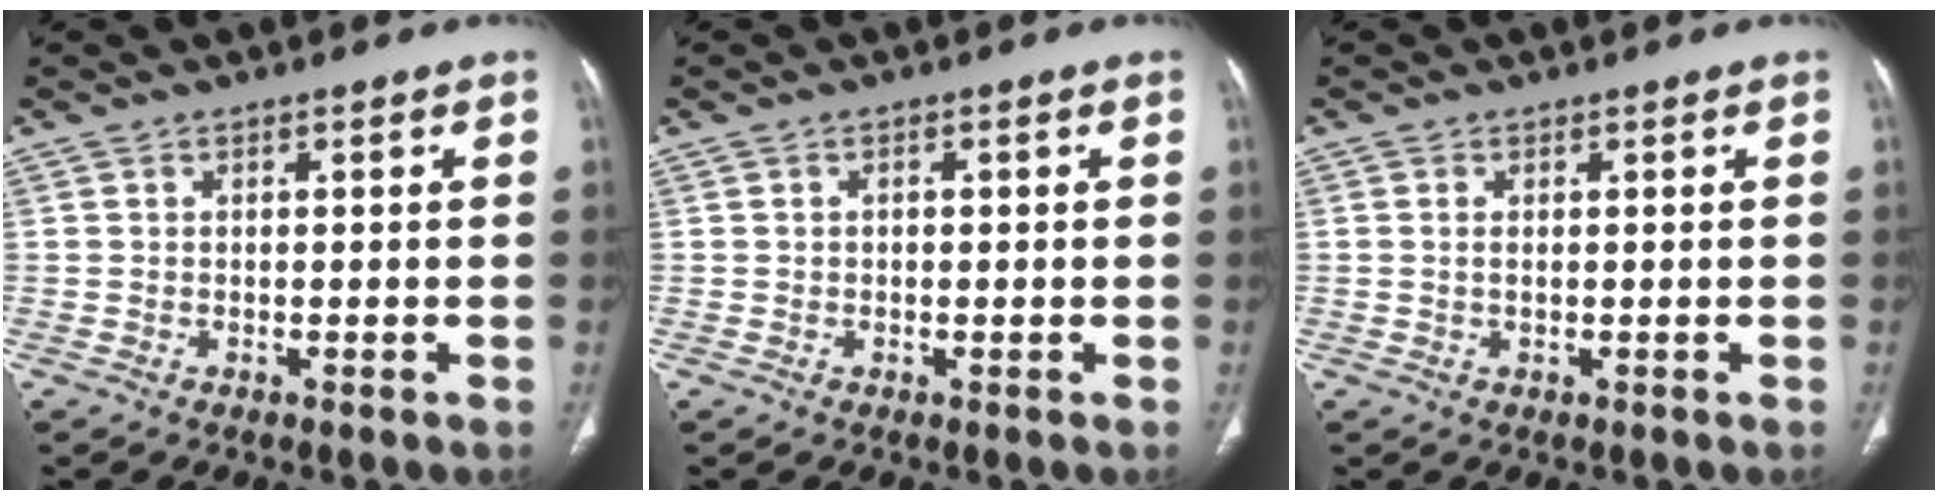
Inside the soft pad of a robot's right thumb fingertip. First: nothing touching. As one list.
[{"total": 0.7, "force": [0.1, 0.5, 0.5], "torque": [-0.007, 0.002, 0.000]}, {"total": 1.0, "force": [0.2, 0.4, 0.9], "torque": [-0.025, 0.000, 0.006]}]